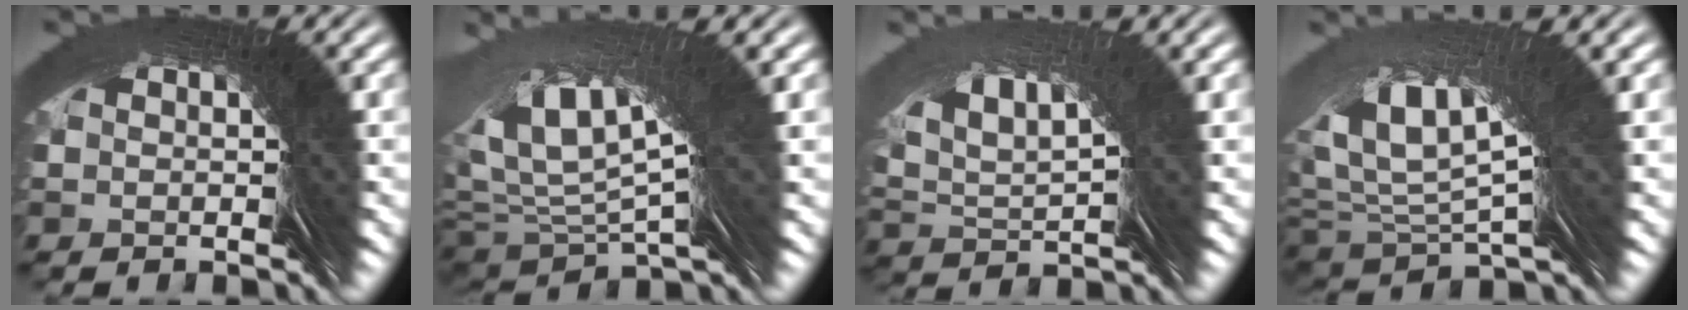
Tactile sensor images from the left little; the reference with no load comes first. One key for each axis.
{"total": 6.4, "fx": 4.2, "fy": -1.3, "fz": 4.6, "tx": -0.079, "ty": 0.038, "tz": 0.068}
{"total": 6.1, "fx": 5.3, "fy": -2.8, "fz": 1.1, "tx": -0.011, "ty": 0.049, "tz": 0.072}
{"total": 5.5, "fx": 3.9, "fy": -1.5, "fz": 3.6, "tx": -0.063, "ty": 0.039, "tz": 0.062}